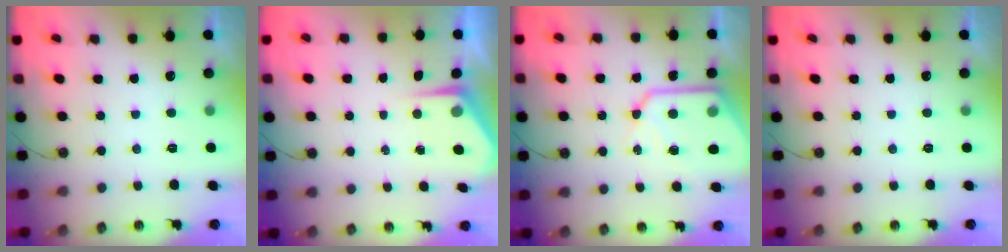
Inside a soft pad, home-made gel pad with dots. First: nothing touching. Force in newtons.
{"total": 4.4, "press": 4.3, "slide": 0.4}
{"total": 13.4, "press": 13.3, "slide": 1.4}
{"total": 0.0}